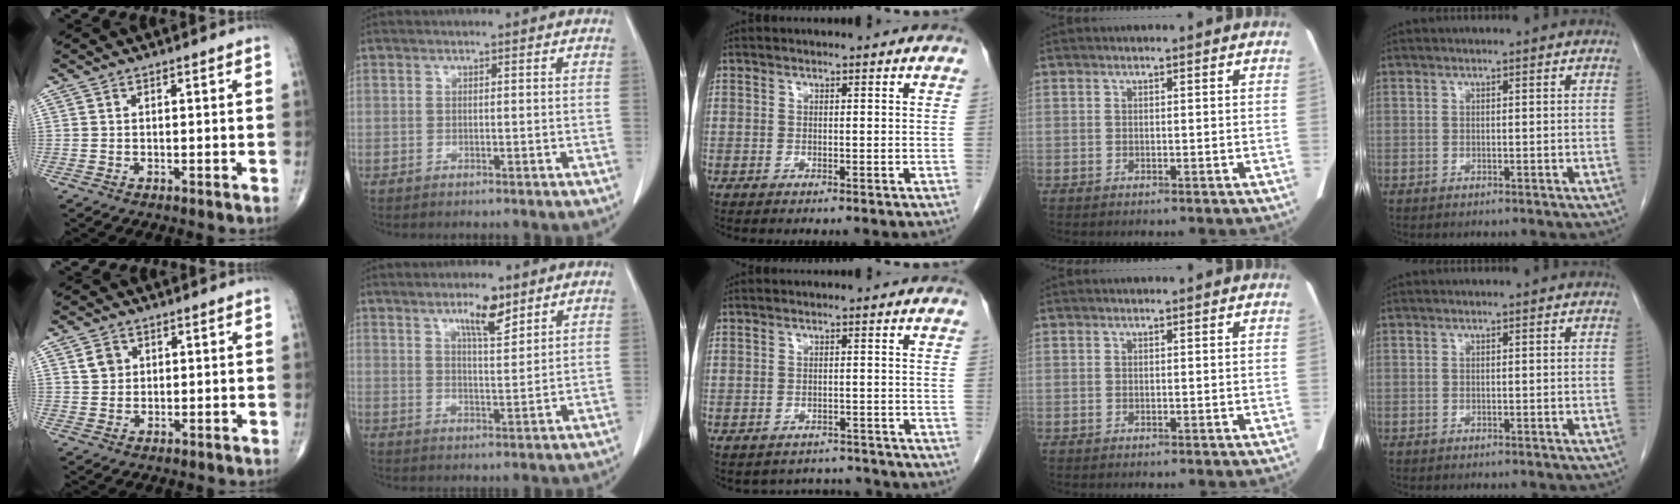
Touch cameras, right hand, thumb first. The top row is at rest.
{"thumb": {"total": 3.1, "force": [1.2, 2.6, 1.2], "torque": [-0.009, -0.005, 0.022]}, "index": {"total": 5.4, "force": [3.6, 1.1, 3.8], "torque": [-0.066, -0.001, 0.060]}, "middle": {"total": 4.7, "force": [-4.4, 1.4, -0.7], "torque": [0.009, 0.018, -0.055]}}